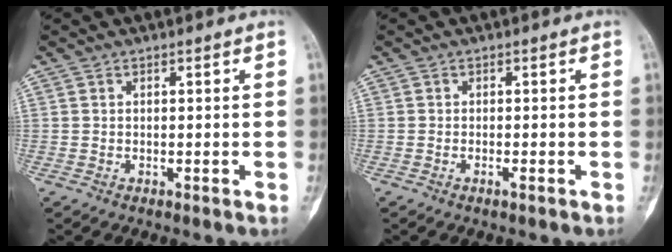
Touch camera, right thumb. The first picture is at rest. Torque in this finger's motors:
{"motor_torque": [-0.34, -0.05, -0.18, 0.01, -0.08]}